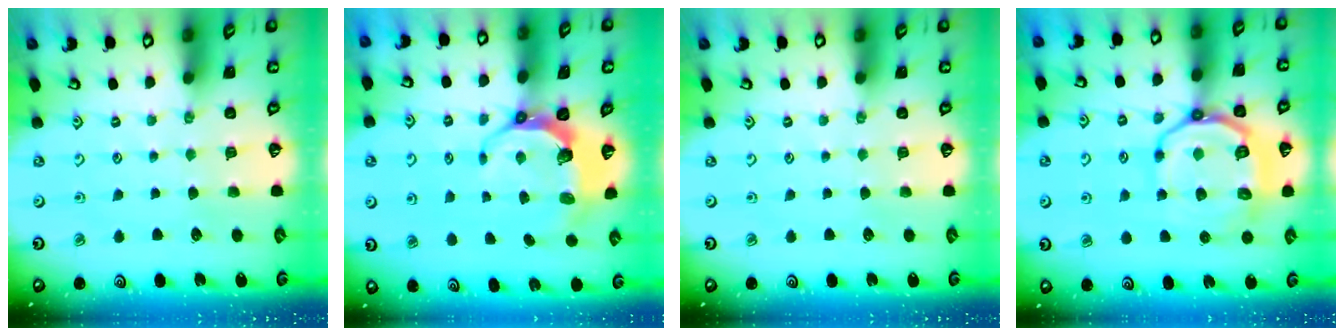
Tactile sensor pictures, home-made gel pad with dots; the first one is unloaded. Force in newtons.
{"total": 8.1, "press": 6.8, "slide": 4.4}
{"total": 0.0}
{"total": 13.5, "press": 13.3, "slide": 2.2}